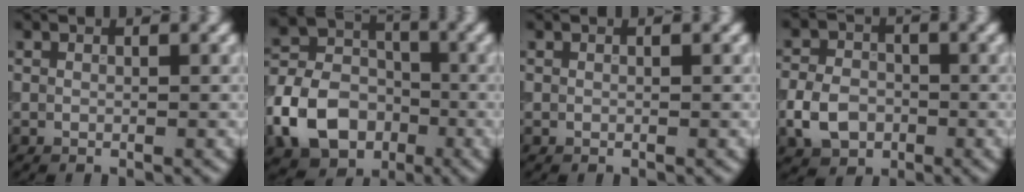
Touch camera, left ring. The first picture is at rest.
{"total": 8.8, "force": [-3.3, 6.6, 4.8], "torque": [-0.091, 0.000, -0.072]}
{"total": 0.0}
{"total": 4.6, "force": [-1.6, 3.5, 2.5], "torque": [-0.052, -0.002, -0.037]}